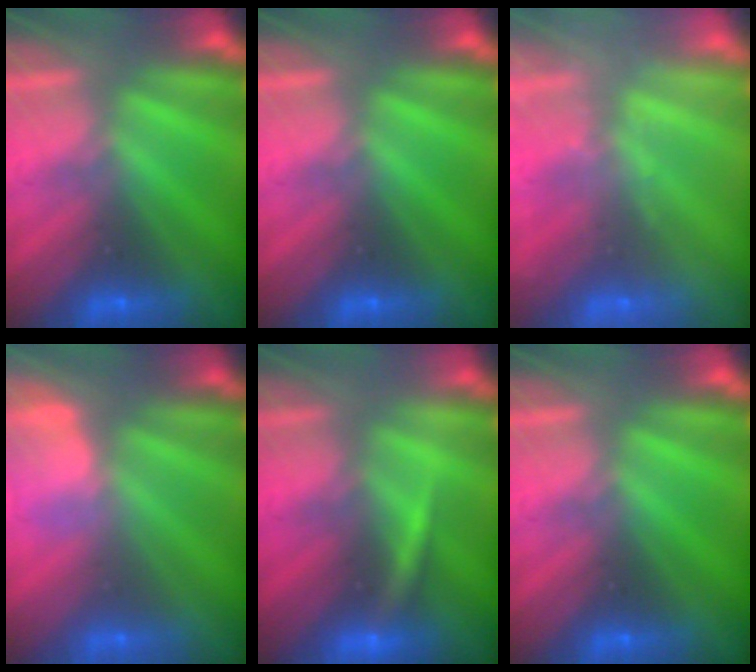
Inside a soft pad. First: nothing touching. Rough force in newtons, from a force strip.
{"total": 0.0}
{"total": 2.3}
{"total": 2.9}
{"total": 3.0}
{"total": 0.0}